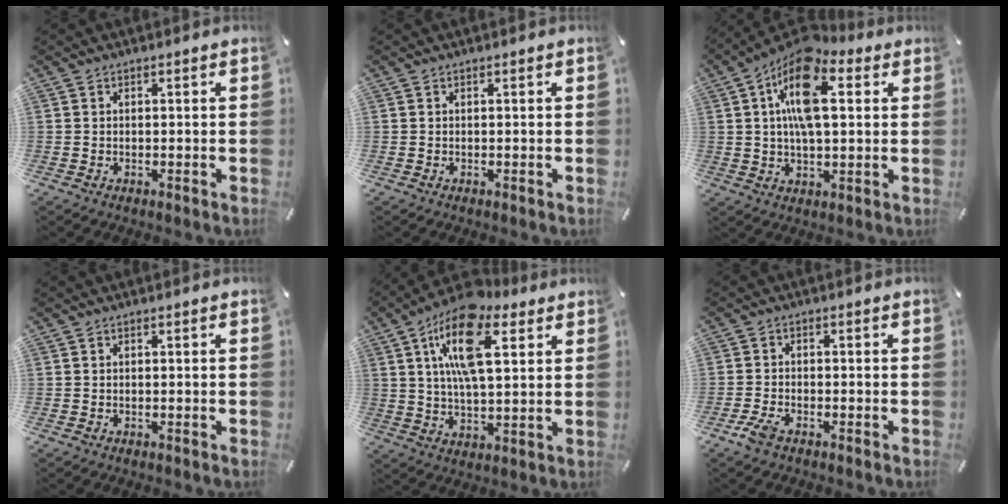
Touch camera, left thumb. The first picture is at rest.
{"total": 0.0}
{"total": 15.3, "force": [4.7, 7.6, 12.4], "torque": [-0.238, -0.006, 0.078]}
{"total": 0.0}
{"total": 17.1, "force": [7.8, 7.9, 13.0], "torque": [-0.247, -0.012, 0.130]}
{"total": 3.4, "force": [-2.3, 1.1, 2.2], "torque": [-0.055, 0.002, -0.046]}